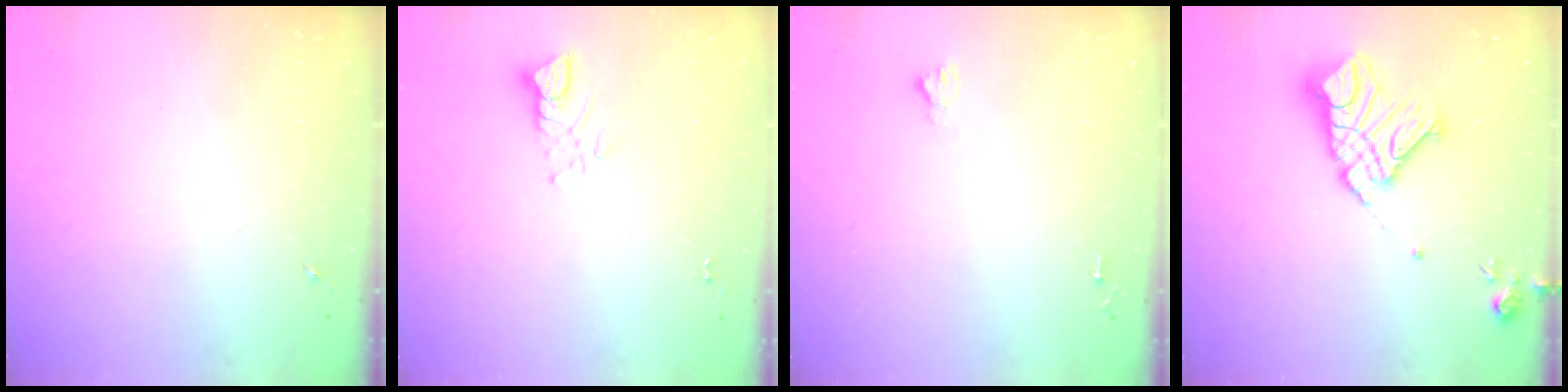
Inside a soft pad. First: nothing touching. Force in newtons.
{"total": 3.5, "press": 3.5, "slide": 0.3}
{"total": 1.9, "press": 1.9, "slide": 0.2}
{"total": 15.8, "press": 15.7, "slide": 1.9}